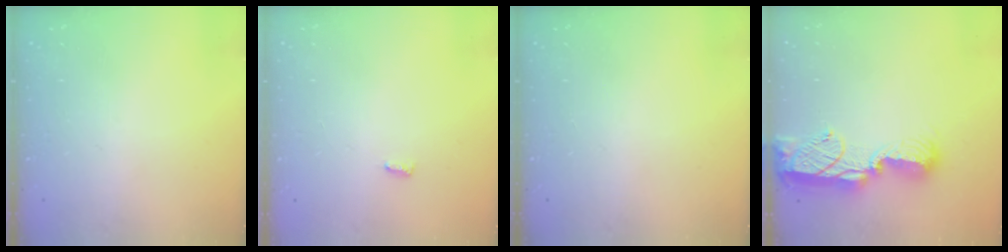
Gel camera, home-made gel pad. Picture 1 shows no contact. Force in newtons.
{"total": 2.8, "press": 2.8, "slide": 0.4}
{"total": 0.0}
{"total": 11.4, "press": 11.3, "slide": 1.5}